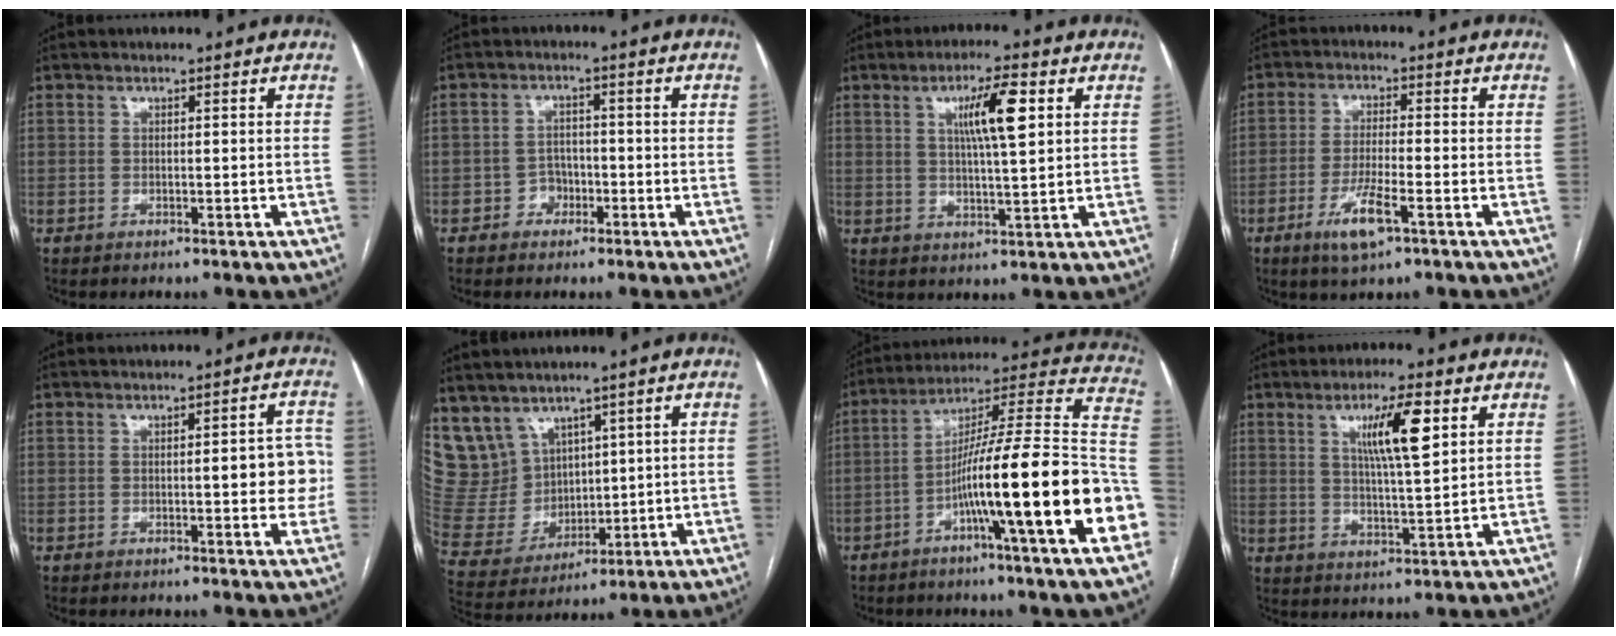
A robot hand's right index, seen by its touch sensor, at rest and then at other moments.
{"total": 3.0, "force": [-1.4, 2.5, 0.6], "torque": [0.000, 0.011, -0.026]}
{"total": 8.0, "force": [2.7, 0.8, 7.5], "torque": [-0.131, 0.006, 0.045]}
{"total": 6.6, "force": [-3.3, 0.8, 5.6], "torque": [-0.110, -0.012, -0.059]}
{"total": 5.7, "force": [0.0, 1.7, 5.4], "torque": [-0.056, 0.011, -0.003]}
{"total": 12.0, "force": [7.8, 8.7, 2.8], "torque": [-0.082, 0.040, 0.187]}
{"total": 25.0, "force": [-7.7, 0.0, 23.8], "torque": [-0.289, 0.004, -0.129]}
{"total": 8.8, "force": [3.6, 0.8, 8.0], "torque": [-0.139, 0.001, 0.061]}